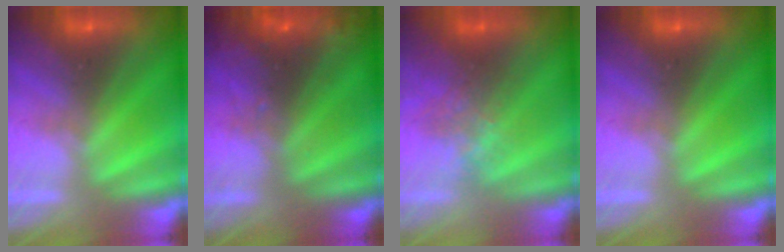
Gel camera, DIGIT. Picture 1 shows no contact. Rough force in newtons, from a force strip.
{"total": 7.6}
{"total": 2.9}
{"total": 0.0}